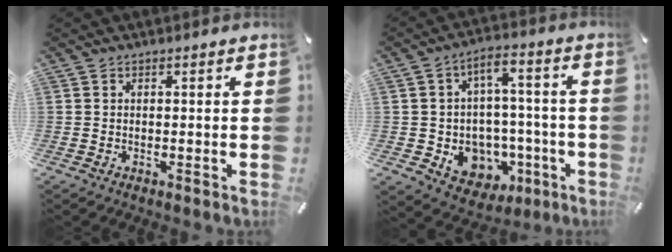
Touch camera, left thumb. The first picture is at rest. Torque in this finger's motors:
{"motor_torque": [0.16, 1.75, 0.00, 0.26, 0.09]}